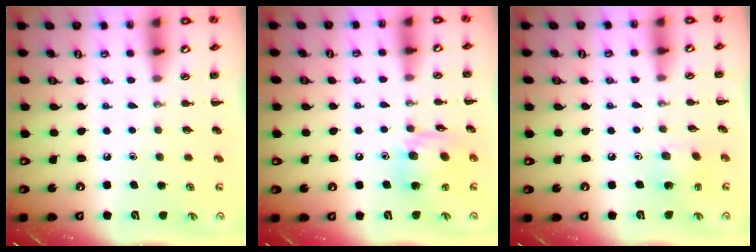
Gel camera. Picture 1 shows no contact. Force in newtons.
{"total": 12.6, "press": 12.5, "slide": 1.5}
{"total": 3.6, "press": 3.4, "slide": 1.2}